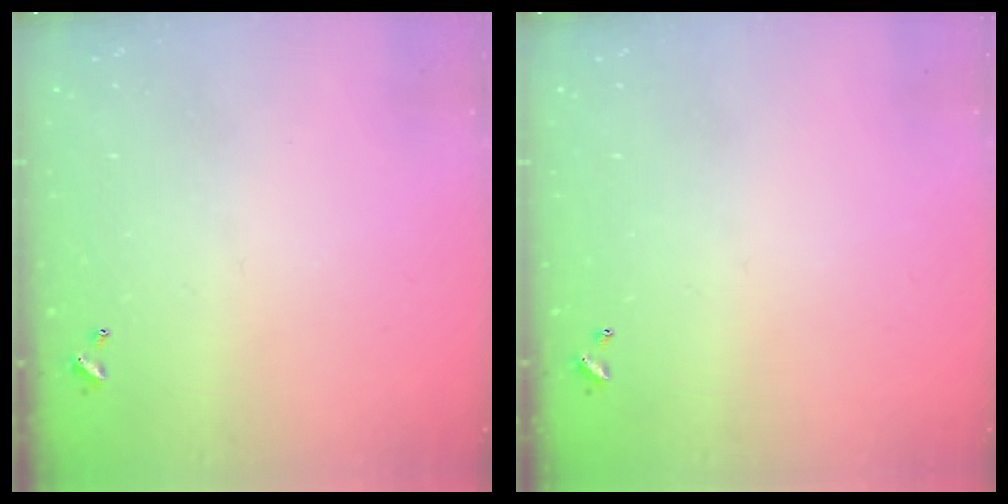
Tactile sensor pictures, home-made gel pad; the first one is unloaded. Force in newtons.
{"total": 0.0}